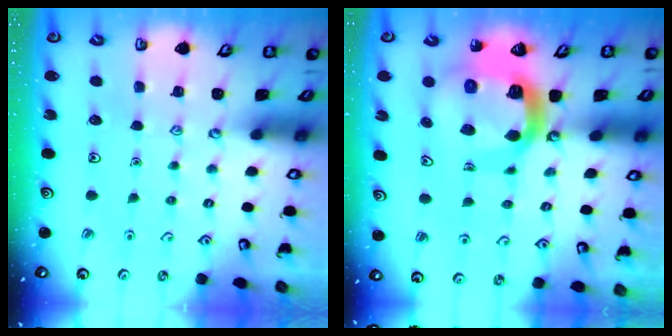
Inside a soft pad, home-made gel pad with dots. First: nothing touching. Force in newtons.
{"total": 14.8, "press": 14.6, "slide": 1.8}